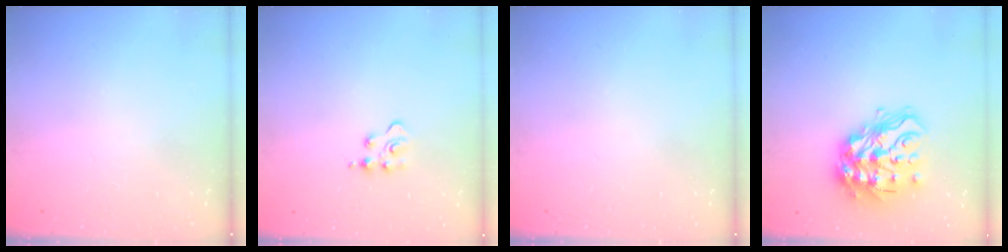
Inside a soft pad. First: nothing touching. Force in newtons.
{"total": 2.8, "press": 2.8, "slide": 0.3}
{"total": 0.0}
{"total": 19.5, "press": 19.5, "slide": 1.4}